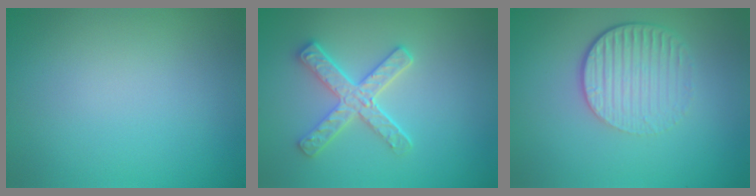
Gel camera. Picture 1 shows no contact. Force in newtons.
{"total": 3.3, "press": 3.0, "slide": 1.3}
{"total": 4.4, "press": 2.8, "slide": 3.4}